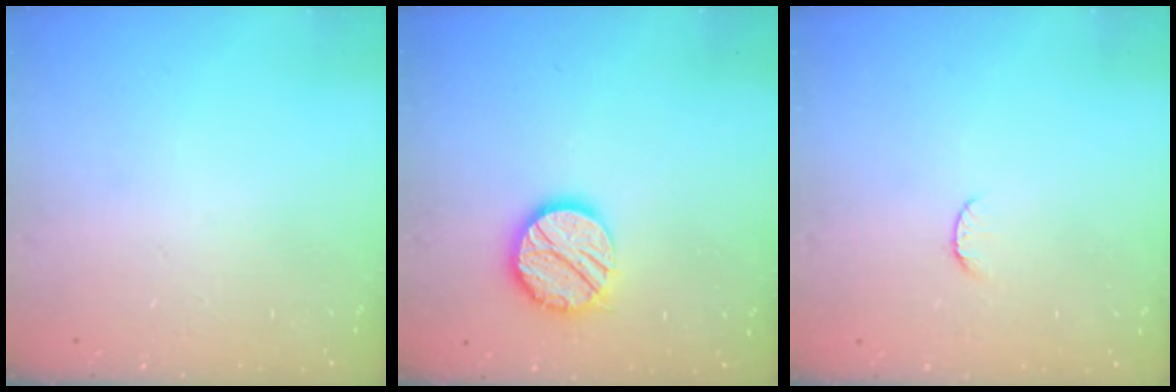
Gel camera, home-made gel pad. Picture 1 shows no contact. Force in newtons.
{"total": 13.3, "press": 13.3, "slide": 0.8}
{"total": 4.3, "press": 4.3, "slide": 0.4}